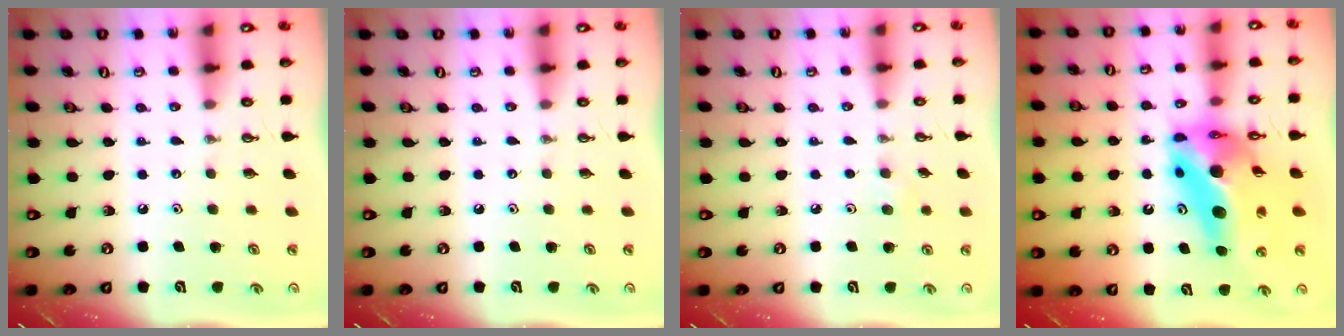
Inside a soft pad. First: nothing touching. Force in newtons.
{"total": 0.0}
{"total": 5.4, "press": 4.9, "slide": 2.2}
{"total": 20.4, "press": 18.9, "slide": 7.6}